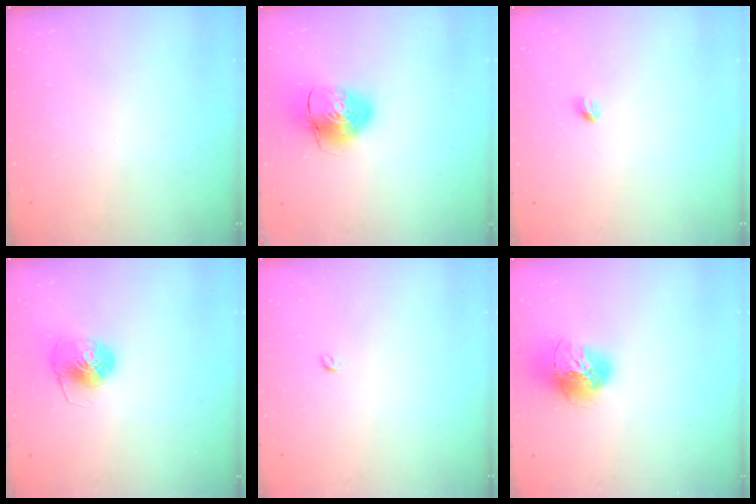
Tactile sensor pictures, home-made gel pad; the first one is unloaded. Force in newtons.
{"total": 9.7, "press": 9.6, "slide": 1.4}
{"total": 3.3, "press": 3.2, "slide": 0.6}
{"total": 7.9, "press": 7.9, "slide": 0.3}
{"total": 3.0, "press": 2.9, "slide": 0.4}
{"total": 15.7, "press": 15.6, "slide": 1.7}